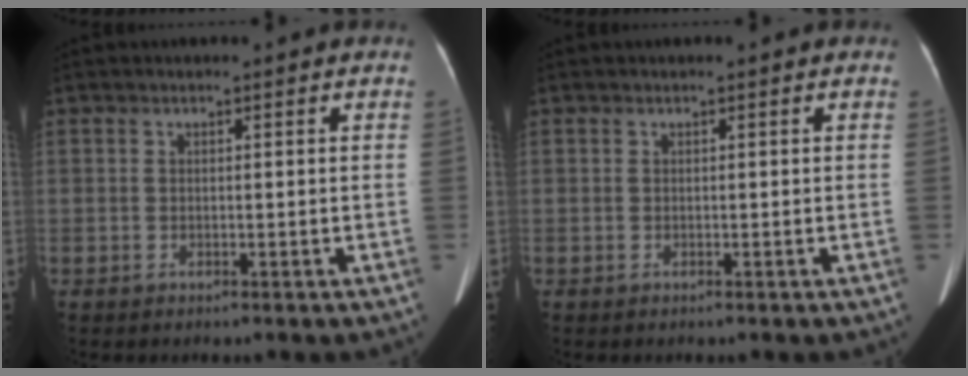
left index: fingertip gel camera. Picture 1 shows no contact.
{"total": 0.0}